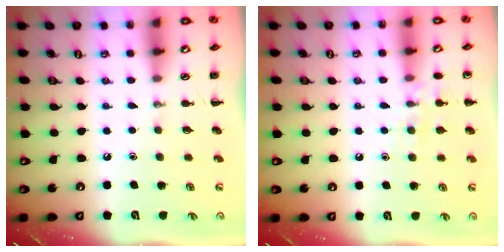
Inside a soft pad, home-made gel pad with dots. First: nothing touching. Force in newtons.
{"total": 8.5, "press": 8.4, "slide": 1.4}